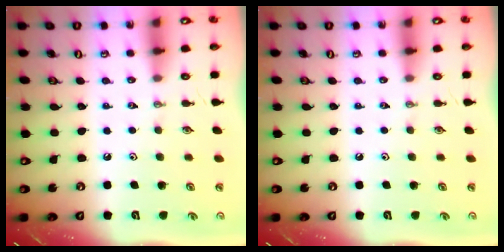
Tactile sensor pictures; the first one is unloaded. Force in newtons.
{"total": 0.0}